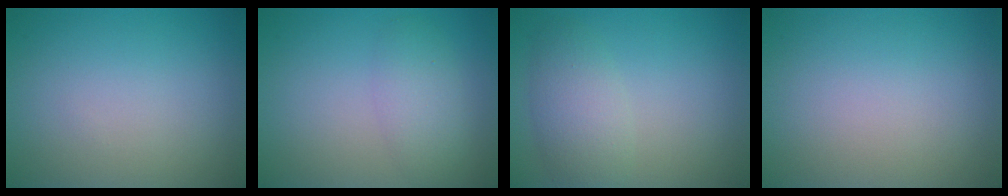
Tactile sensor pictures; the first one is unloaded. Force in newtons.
{"total": 2.8, "press": 2.8, "slide": 0.1}
{"total": 3.5, "press": 3.4, "slide": 0.2}
{"total": 0.0}